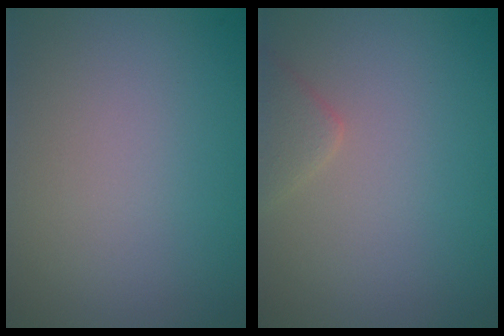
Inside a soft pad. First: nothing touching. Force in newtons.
{"total": 1.6, "press": 1.6, "slide": 0.1}